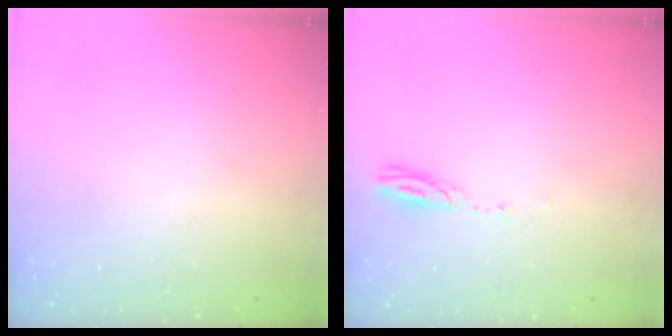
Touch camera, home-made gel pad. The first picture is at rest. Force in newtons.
{"total": 3.6, "press": 3.6, "slide": 0.3}